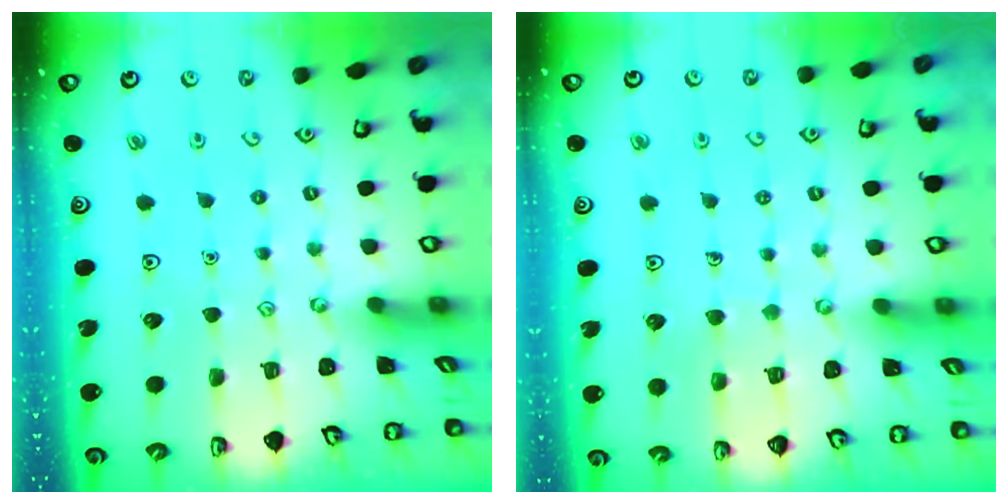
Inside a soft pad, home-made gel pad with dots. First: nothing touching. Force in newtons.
{"total": 4.7, "press": 4.7, "slide": 0.3}